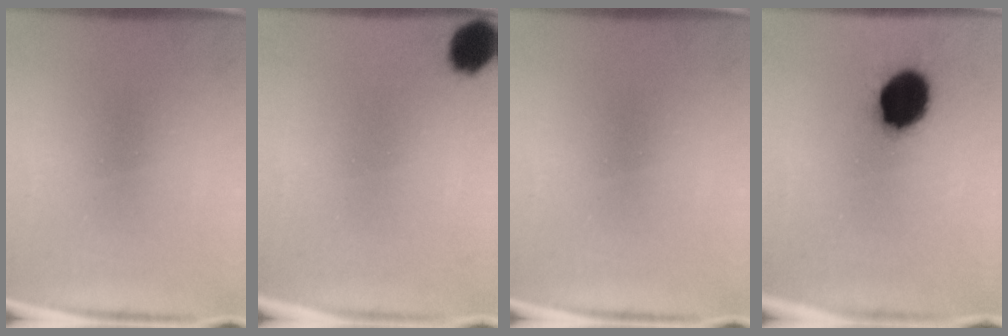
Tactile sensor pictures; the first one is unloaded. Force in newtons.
{"total": 6.7}
{"total": 0.0}
{"total": 13.0}